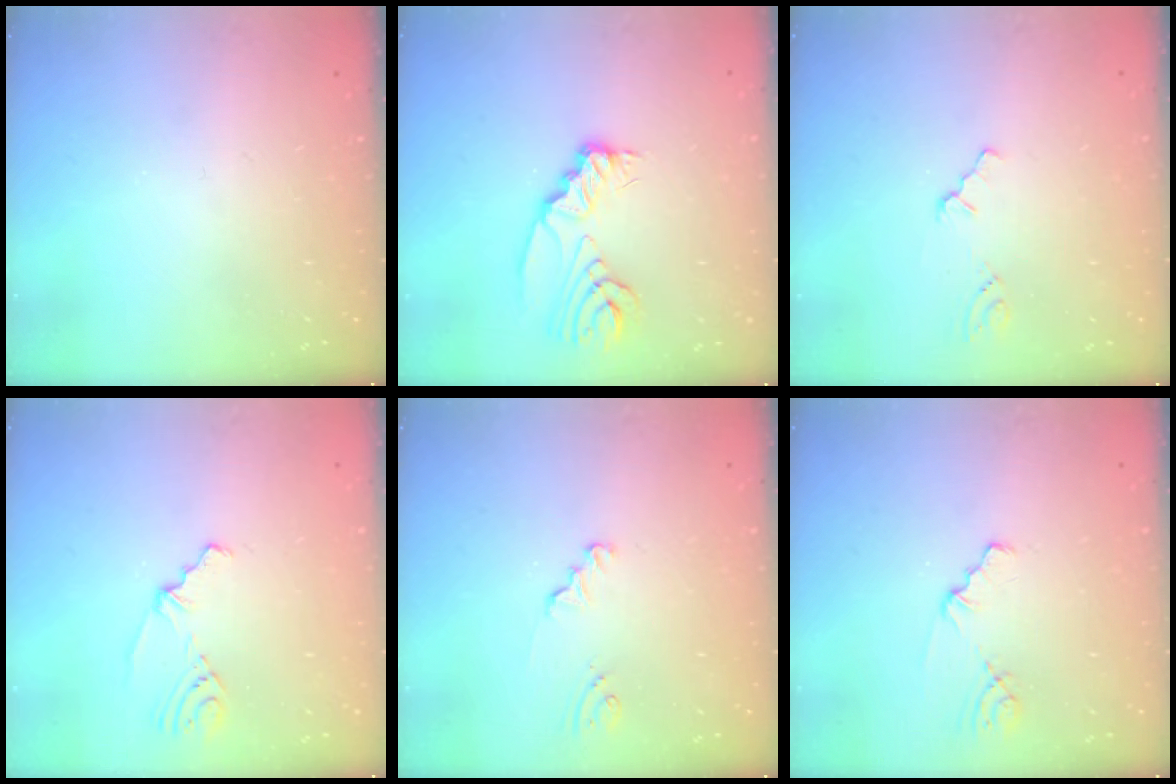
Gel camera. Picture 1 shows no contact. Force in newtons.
{"total": 9.7, "press": 9.7, "slide": 0.8}
{"total": 0.0}
{"total": 2.3, "press": 1.9, "slide": 1.4}
{"total": 1.5, "press": 1.5, "slide": 0.2}
{"total": 1.6, "press": 1.6, "slide": 0.3}